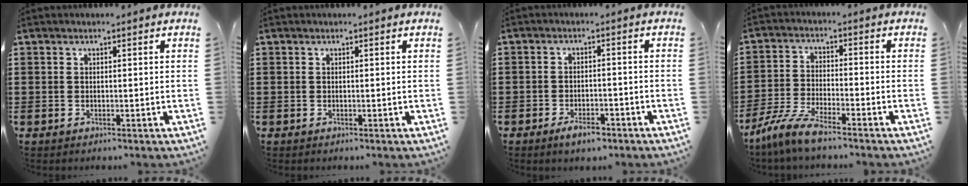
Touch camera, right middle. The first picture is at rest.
{"total": 0.0}
{"total": 3.3, "force": [-2.7, 1.4, 1.4], "torque": [-0.023, 0.009, -0.050]}
{"total": 6.3, "force": [-5.4, 0.6, 3.2], "torque": [-0.086, -0.012, -0.110]}